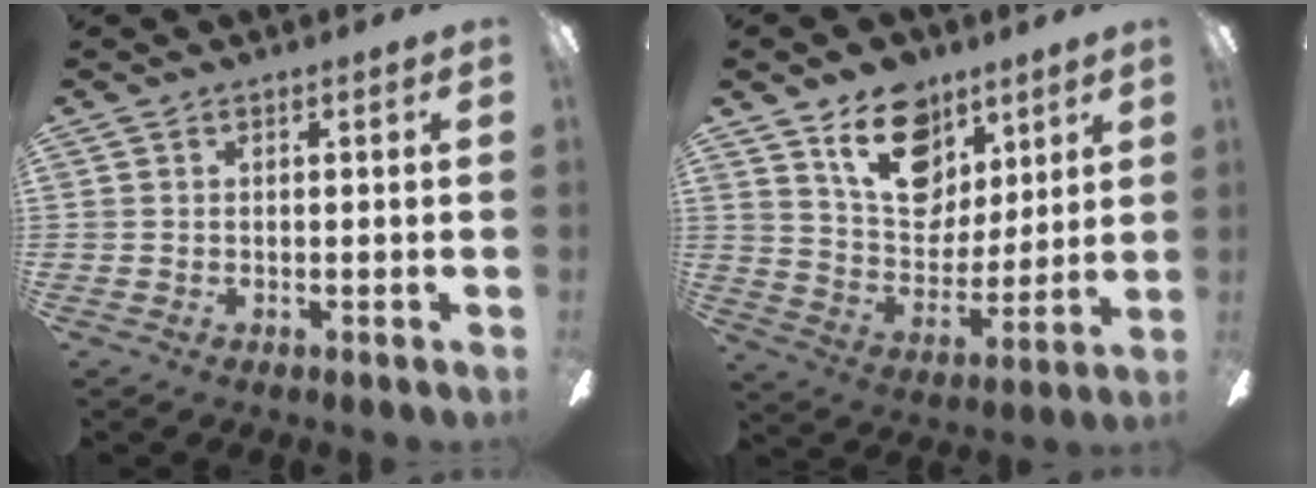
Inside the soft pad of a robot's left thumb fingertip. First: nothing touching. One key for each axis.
{"total": 17.8, "fx": 10.6, "fy": 11.8, "fz": 8.0, "tx": -0.114, "ty": -0.057, "tz": 0.198}